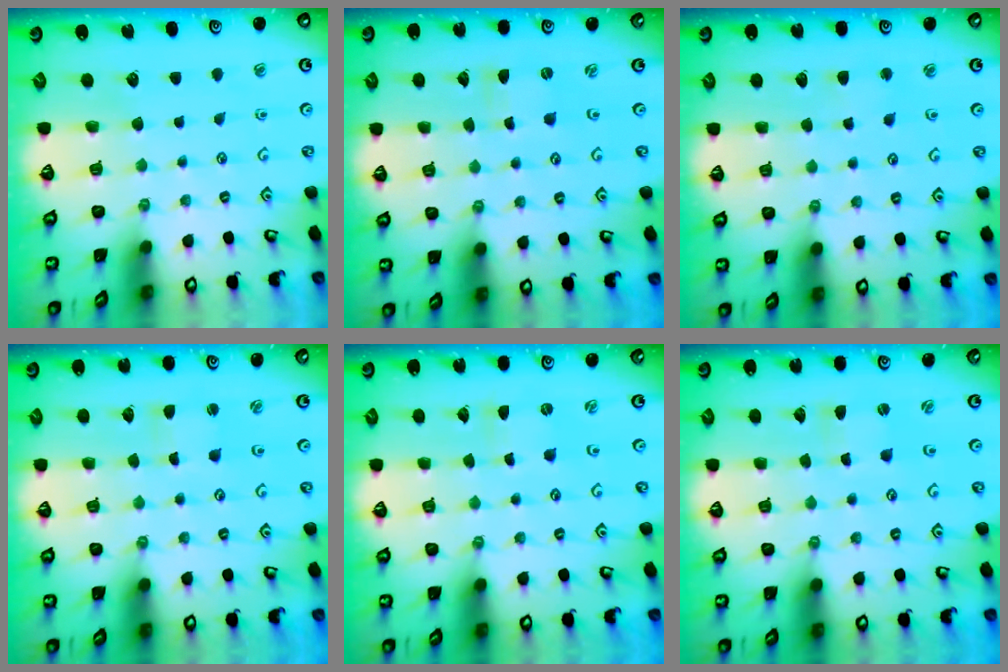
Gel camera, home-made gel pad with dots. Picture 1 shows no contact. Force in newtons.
{"total": 0.0}
{"total": 2.8, "press": 2.7, "slide": 0.4}
{"total": 2.1, "press": 2.1, "slide": 0.3}
{"total": 0.6, "press": 0.6, "slide": 0.1}
{"total": 0.0}